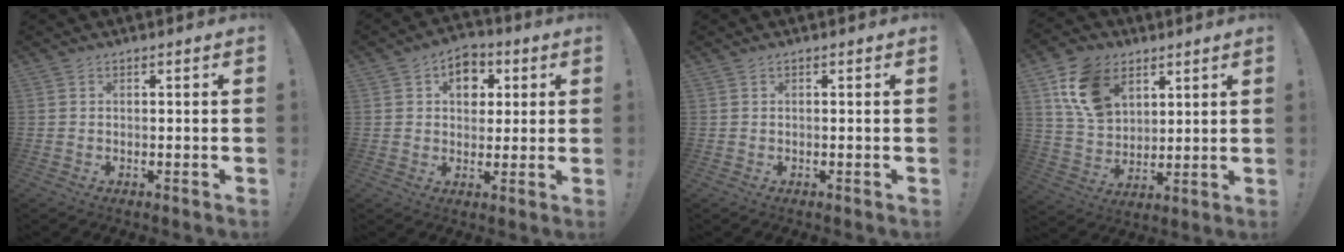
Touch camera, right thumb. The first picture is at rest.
{"total": 8.9, "force": [2.9, 7.1, 4.5], "torque": [-0.051, -0.008, 0.054]}
{"total": 0.0}
{"total": 15.0, "force": [7.4, 10.6, 7.7], "torque": [-0.125, -0.024, 0.146]}